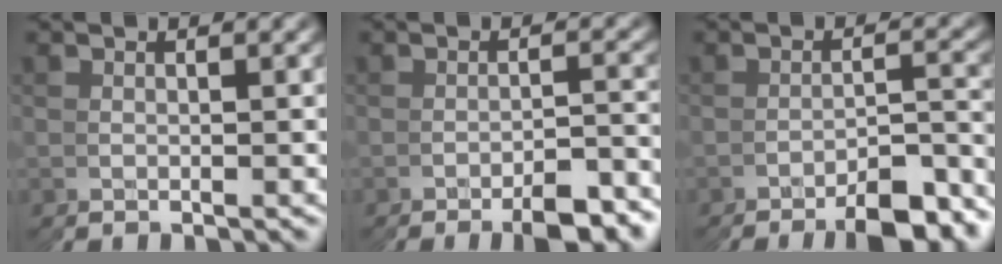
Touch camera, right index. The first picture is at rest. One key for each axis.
{"total": 4.1, "fx": -4.0, "fy": -0.2, "fz": 1.1, "tx": -0.003, "ty": 0.004, "tz": -0.064}
{"total": 5.9, "fx": -5.7, "fy": -0.2, "fz": 1.7, "tx": -0.007, "ty": 0.003, "tz": -0.087}